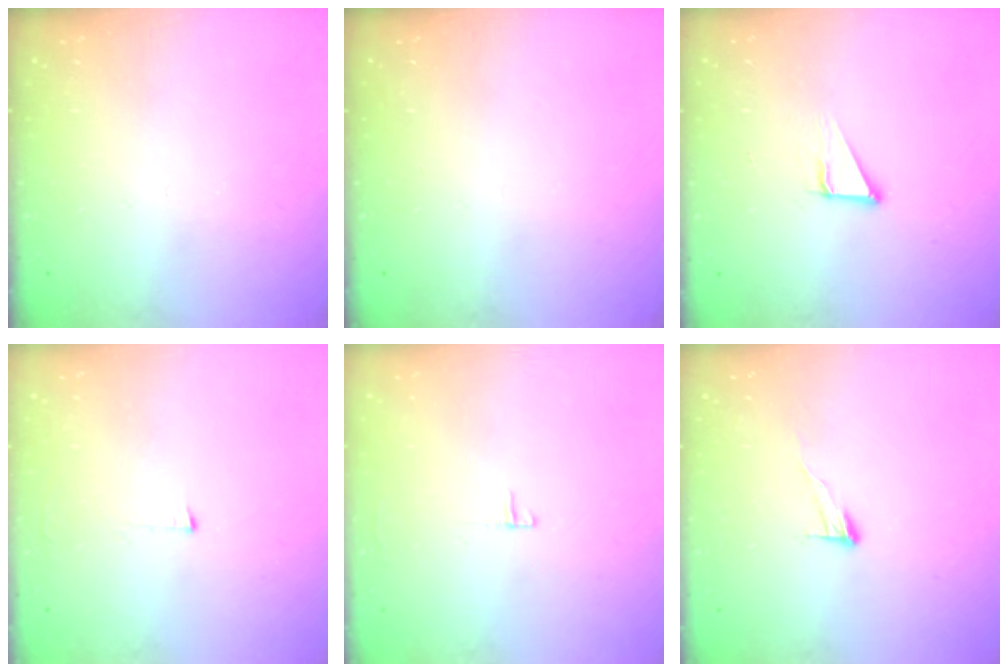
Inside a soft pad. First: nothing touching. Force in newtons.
{"total": 0.0}
{"total": 3.5, "press": 3.5, "slide": 0.2}
{"total": 3.0, "press": 3.0, "slide": 0.3}
{"total": 3.6, "press": 3.5, "slide": 0.3}
{"total": 5.6, "press": 5.6, "slide": 0.2}